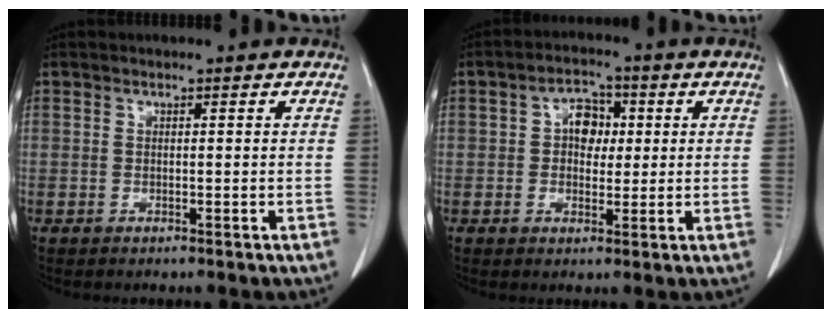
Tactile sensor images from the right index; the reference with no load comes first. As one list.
[{"total": 4.9, "force": [0.8, 3.4, 3.4], "torque": [-0.056, 0.015, 0.013]}]